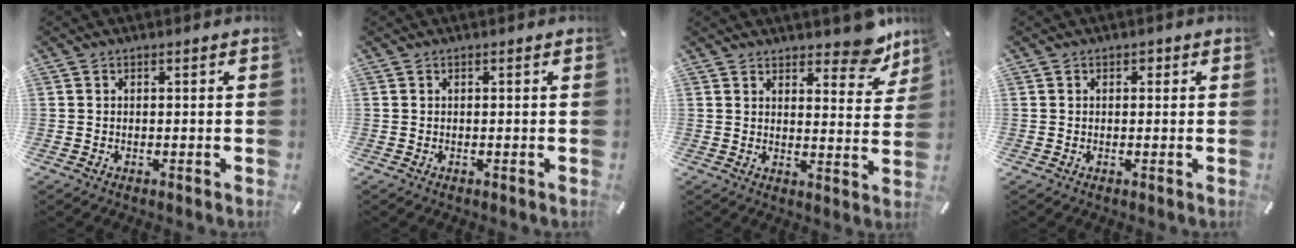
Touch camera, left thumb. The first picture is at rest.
{"total": 0.0}
{"total": 9.3, "force": [7.6, 4.1, 3.5], "torque": [-0.021, -0.059, 0.131]}
{"total": 1.0, "force": [0.2, 0.9, 0.3], "torque": [0.001, 0.003, 0.001]}